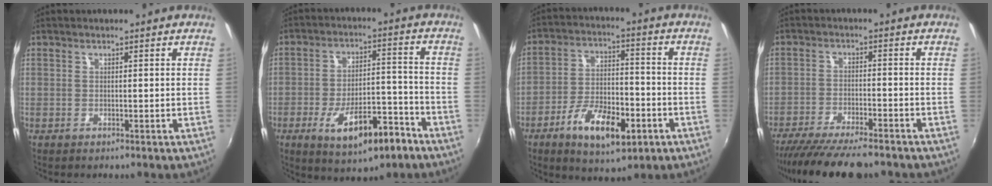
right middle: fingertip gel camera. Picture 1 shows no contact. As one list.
[{"total": 13.0, "force": [-7.2, 4.8, 9.6], "torque": [-0.171, 0.006, -0.100]}, {"total": 13.7, "force": [-6.6, 5.8, 10.5], "torque": [-0.202, -0.005, -0.104]}, {"total": 13.5, "force": [-11.5, 2.0, 6.7], "torque": [-0.141, -0.034, -0.188]}]